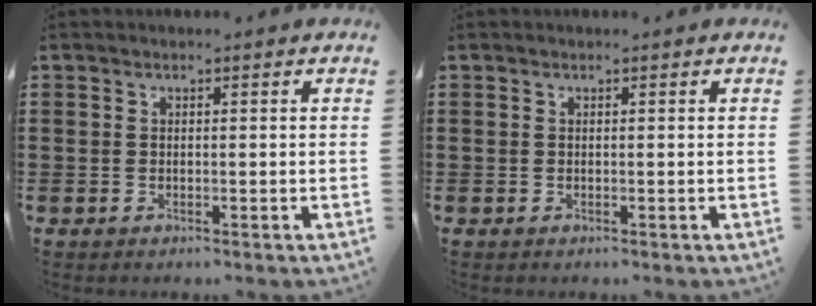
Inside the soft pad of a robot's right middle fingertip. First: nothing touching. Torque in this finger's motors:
{"motor_torque": [-0.01, 0.01, 0.00, -0.01]}